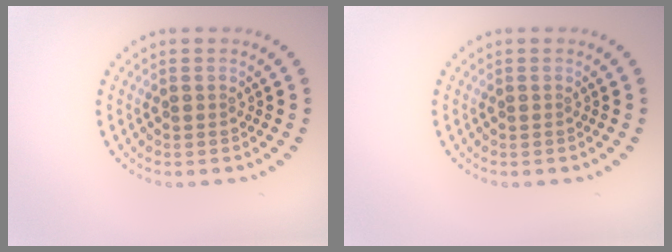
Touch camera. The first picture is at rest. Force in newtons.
{"total": 0.0}